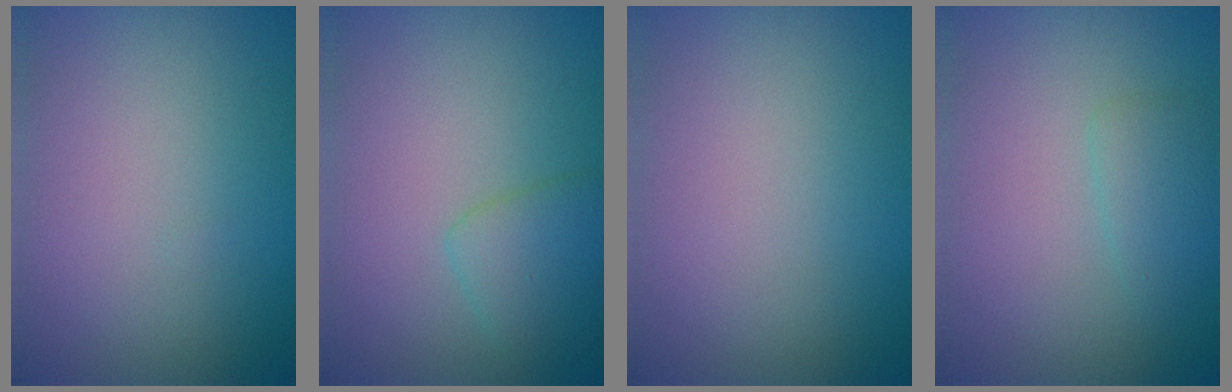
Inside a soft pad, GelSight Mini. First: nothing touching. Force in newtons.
{"total": 2.7, "press": 2.7, "slide": 0.2}
{"total": 0.0}
{"total": 1.8, "press": 1.8, "slide": 0.0}